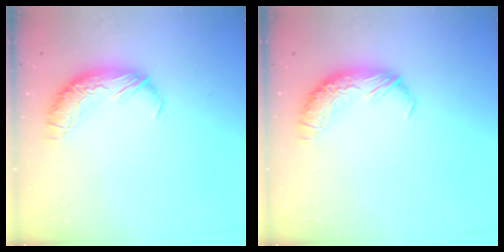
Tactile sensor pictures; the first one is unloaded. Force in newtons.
{"total": 0.0}